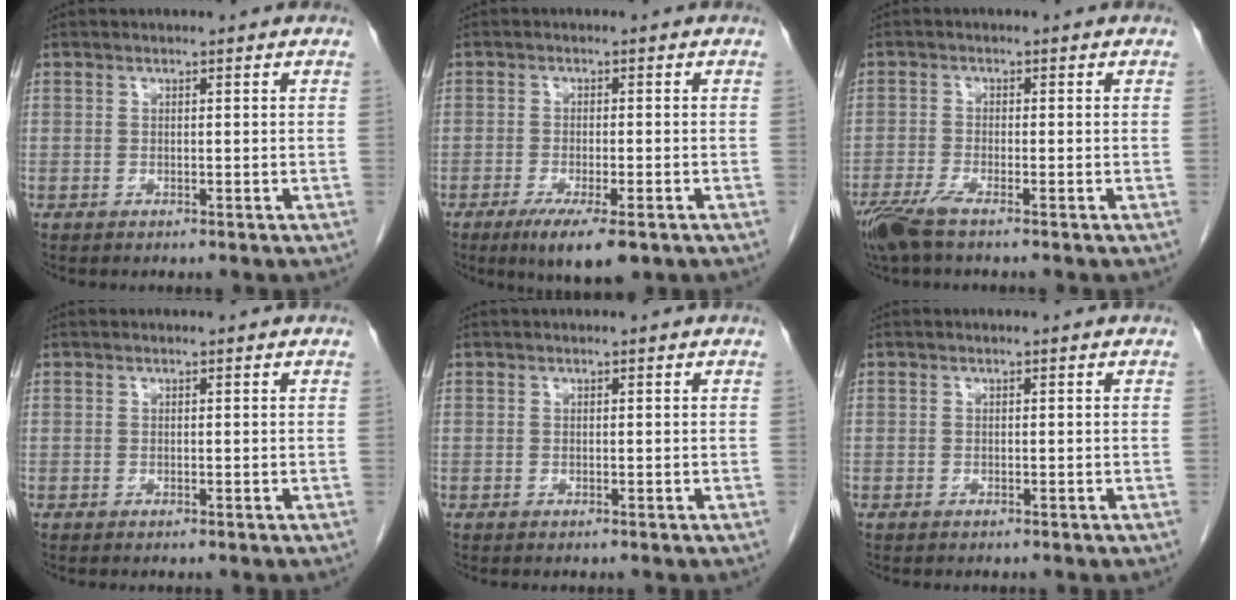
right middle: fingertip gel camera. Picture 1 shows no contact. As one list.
[{"total": 7.3, "force": [-4.4, 1.5, 5.6], "torque": [-0.088, -0.016, -0.066]}, {"total": 4.6, "force": [-3.3, 0.5, 3.2], "torque": [-0.069, -0.013, -0.067]}, {"total": 0.0}, {"total": 0.0}, {"total": 0.0}]